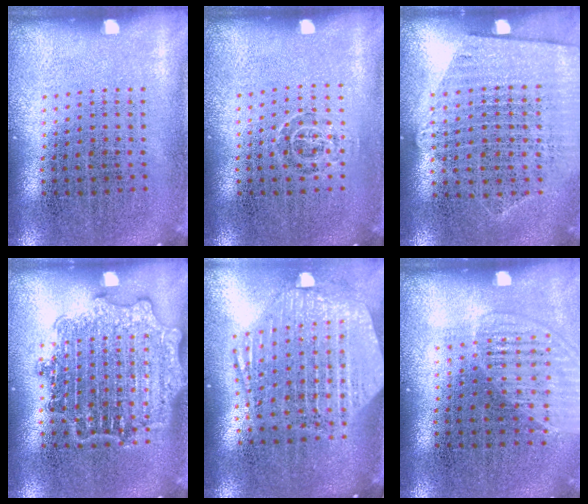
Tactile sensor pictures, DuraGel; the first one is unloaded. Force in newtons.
{"total": 0.7, "press": 0.5, "slide": 0.6}
{"total": 1.3, "press": 1.2, "slide": 0.5}
{"total": 2.0, "press": 2.0, "slide": 0.3}
{"total": 2.7, "press": 2.2, "slide": 1.5}
{"total": 1.3, "press": 1.3, "slide": 0.2}